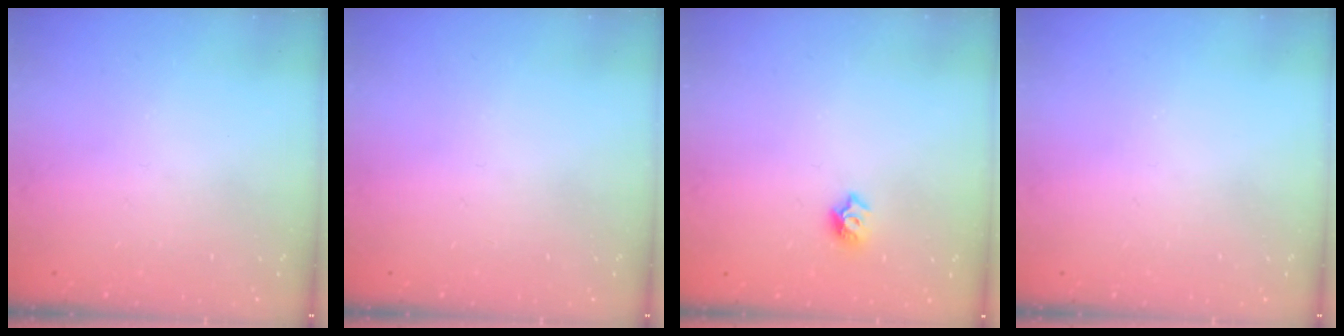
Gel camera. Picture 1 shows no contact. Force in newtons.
{"total": 0.0}
{"total": 6.9, "press": 6.8, "slide": 0.9}
{"total": 0.0}